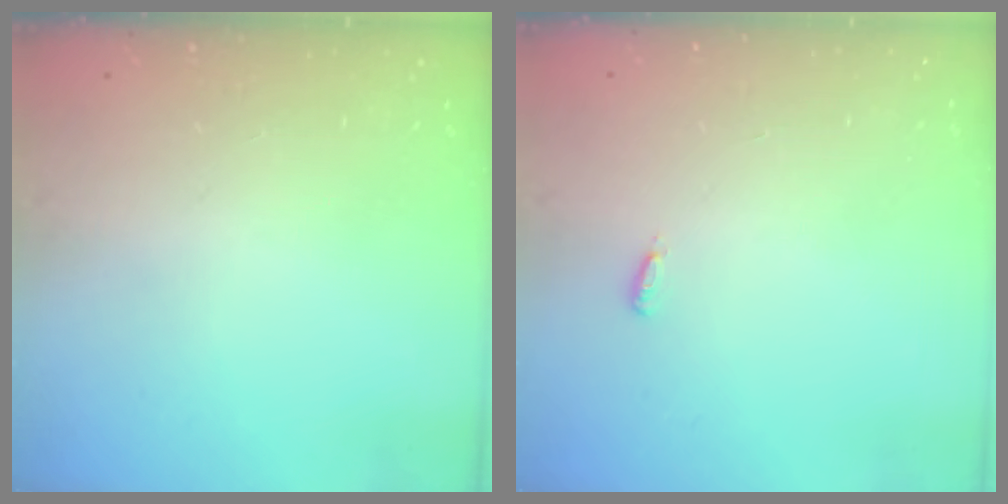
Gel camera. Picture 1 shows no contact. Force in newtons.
{"total": 2.9, "press": 2.8, "slide": 0.9}